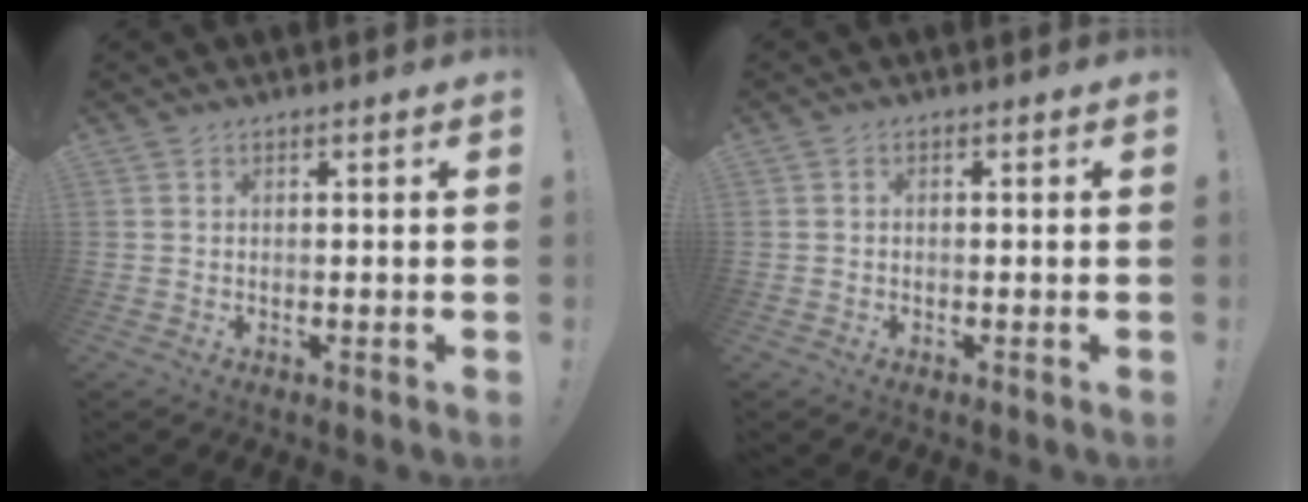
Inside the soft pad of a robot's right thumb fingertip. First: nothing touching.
{"total": 0.8, "force": [-0.6, 0.4, 0.3], "torque": [-0.004, 0.002, -0.012]}